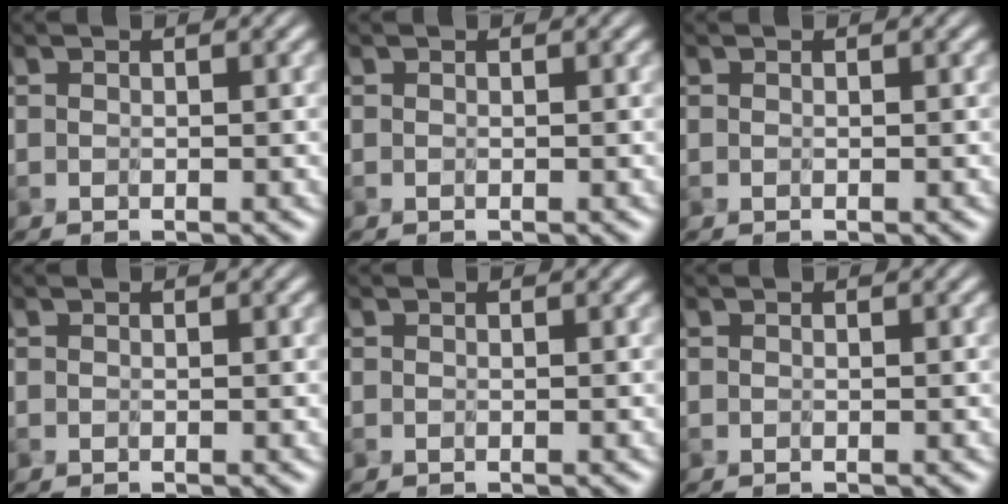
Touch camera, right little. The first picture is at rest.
{"total": 0.0}
{"total": 0.0}
{"total": 0.0}
{"total": 0.0}
{"total": 0.0}